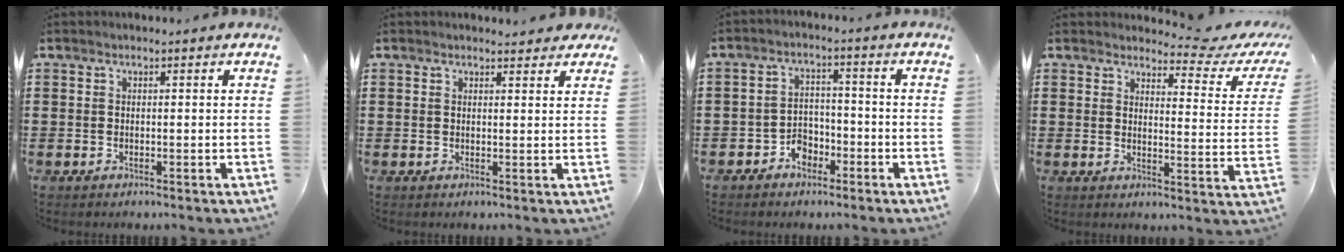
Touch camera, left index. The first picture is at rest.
{"total": 2.1, "force": [1.9, 0.6, 0.6], "torque": [-0.009, 0.002, 0.034]}
{"total": 3.7, "force": [-2.8, 2.1, 1.0], "torque": [-0.024, 0.010, -0.058]}
{"total": 4.4, "force": [3.9, 0.4, 2.2], "torque": [-0.044, -0.023, 0.061]}